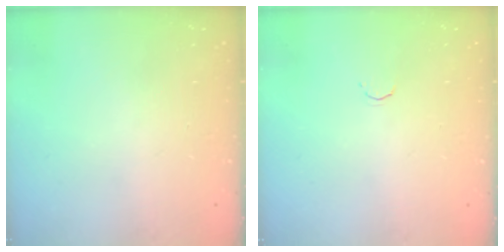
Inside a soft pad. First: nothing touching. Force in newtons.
{"total": 1.7, "press": 1.6, "slide": 0.5}